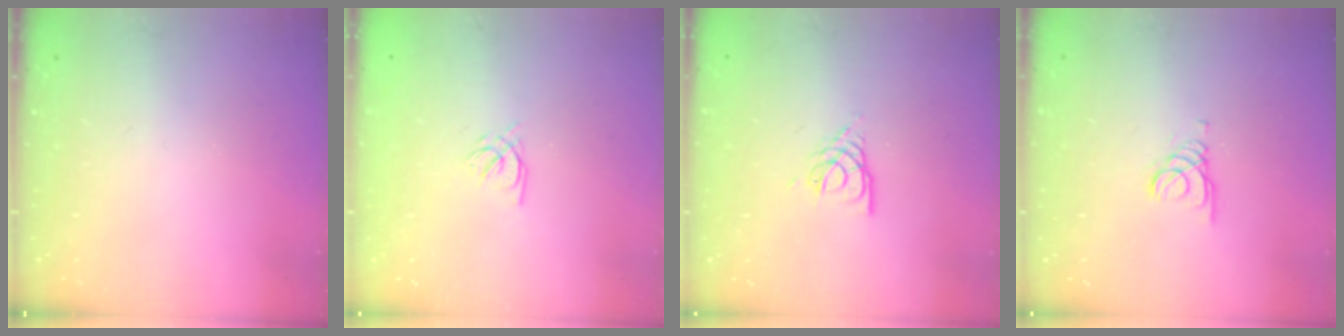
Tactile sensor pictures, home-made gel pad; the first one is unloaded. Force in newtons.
{"total": 2.4, "press": 2.4, "slide": 0.3}
{"total": 5.2, "press": 5.2, "slide": 0.3}
{"total": 1.3, "press": 1.3, "slide": 0.1}